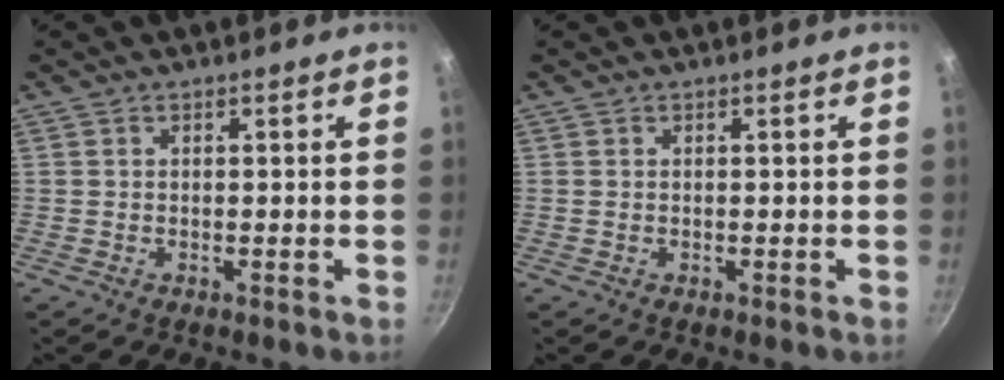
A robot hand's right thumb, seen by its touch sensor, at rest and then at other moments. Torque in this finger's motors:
{"motor_torque": [-0.27, 0.07, 0.28, 0.06, 0.04]}